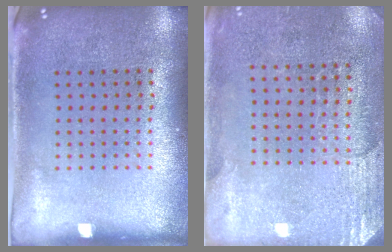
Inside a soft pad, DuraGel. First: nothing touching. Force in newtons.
{"total": 2.6, "press": 2.3, "slide": 1.2}